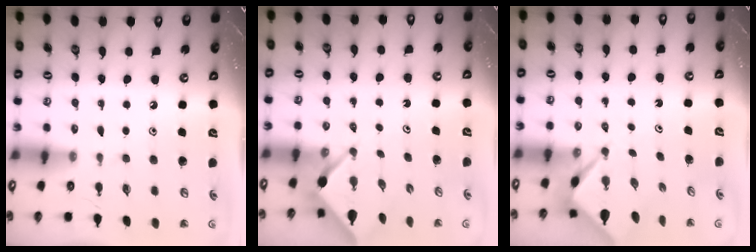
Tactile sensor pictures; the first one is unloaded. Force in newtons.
{"total": 2.5, "press": 2.5, "slide": 0.3}
{"total": 2.6, "press": 2.6, "slide": 0.1}